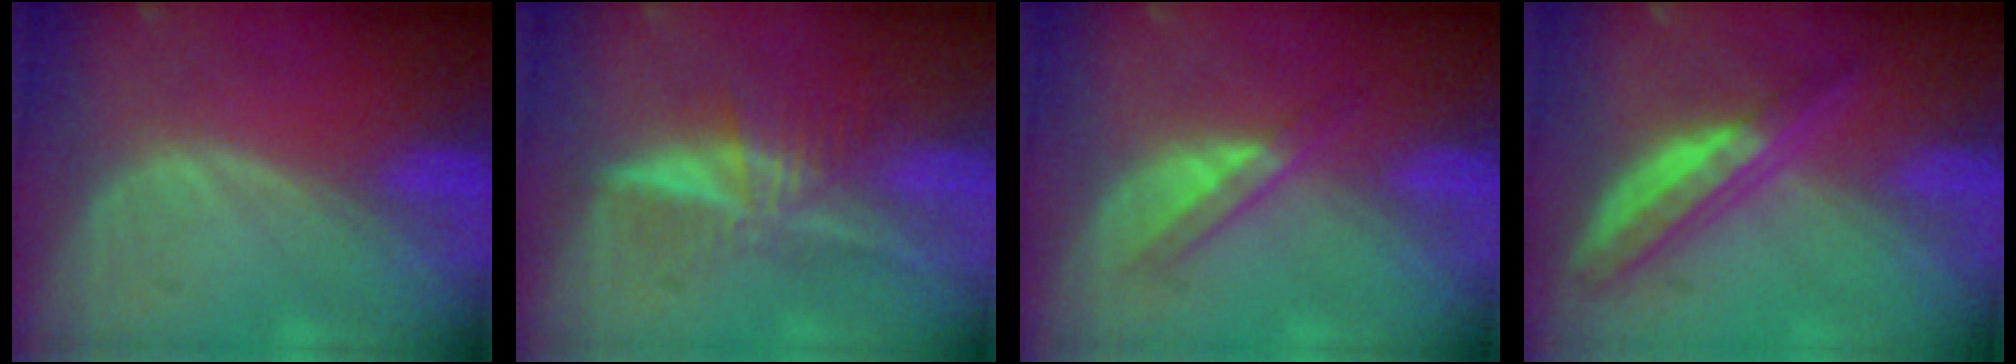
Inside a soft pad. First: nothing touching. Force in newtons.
{"total": 5.9, "press": 5.6, "slide": 2.0}
{"total": 3.1, "press": 3.1, "slide": 0.3}
{"total": 6.4, "press": 5.6, "slide": 3.1}